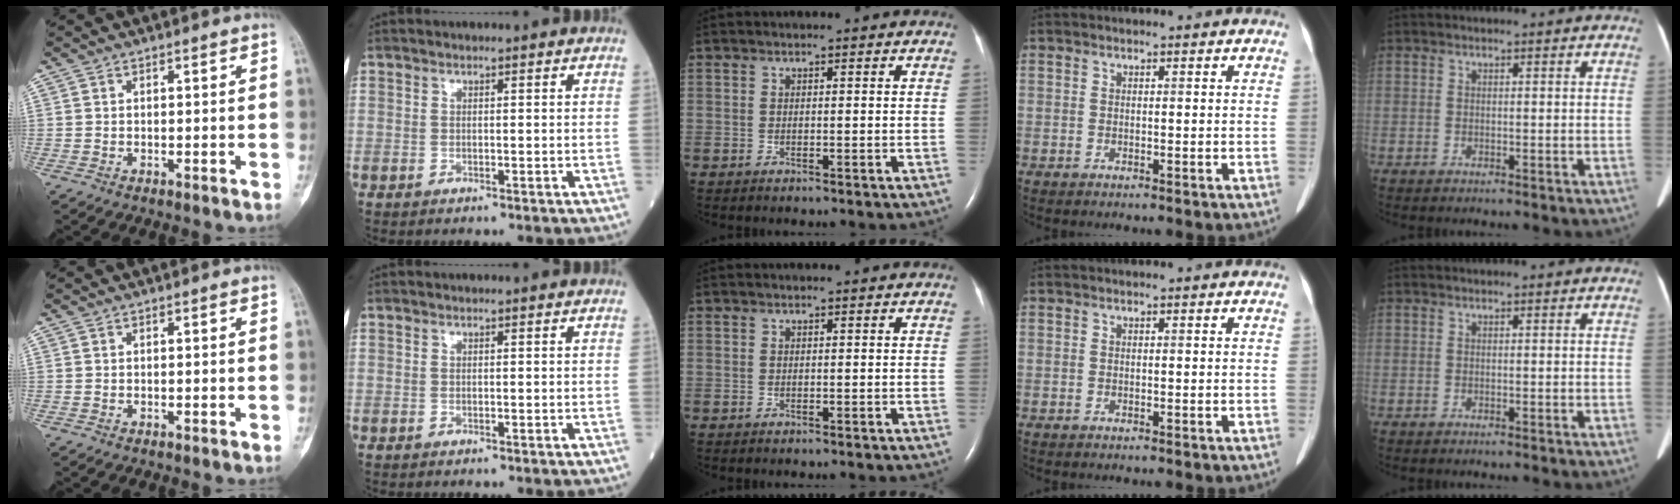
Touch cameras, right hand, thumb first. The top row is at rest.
{}